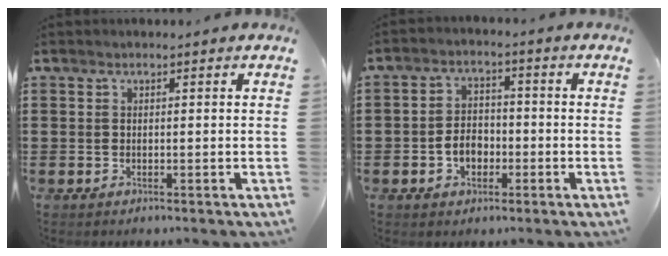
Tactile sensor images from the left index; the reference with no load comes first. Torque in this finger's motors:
{"motor_torque": [0.40, 0.36, 0.20, 0.06]}